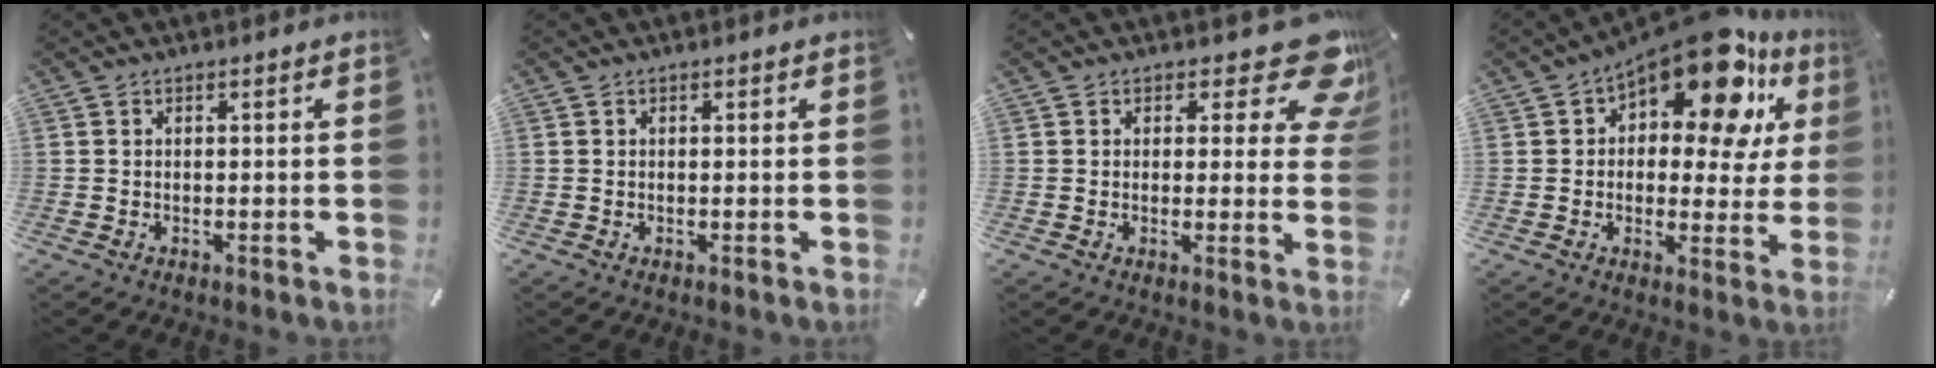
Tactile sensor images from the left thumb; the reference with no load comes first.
{"total": 0.0}
{"total": 11.5, "force": [6.7, 5.0, 7.9], "torque": [-0.091, -0.048, 0.115]}
{"total": 18.9, "force": [11.3, 8.2, 12.6], "torque": [-0.183, -0.077, 0.187]}